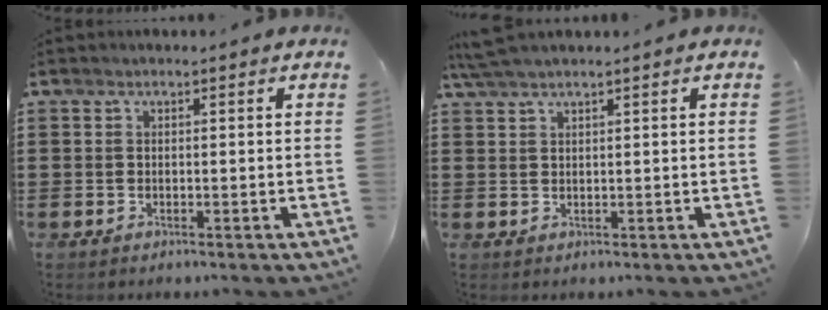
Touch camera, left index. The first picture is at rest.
{"total": 2.6, "force": [2.1, 0.0, 1.5], "torque": [-0.034, 0.003, 0.040]}